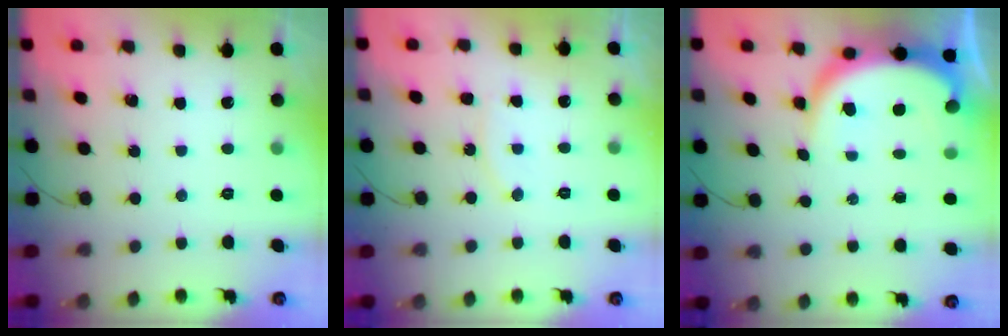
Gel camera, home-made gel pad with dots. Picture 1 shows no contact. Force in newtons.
{"total": 6.9, "press": 6.9, "slide": 0.3}
{"total": 9.0, "press": 9.0, "slide": 1.0}